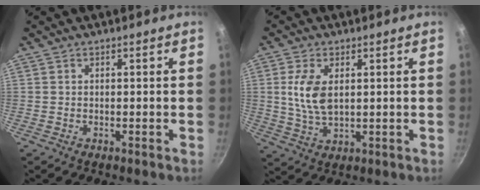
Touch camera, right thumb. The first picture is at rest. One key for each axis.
{"total": 7.7, "fx": 1.5, "fy": 4.2, "fz": 6.3, "tx": -0.127, "ty": -0.008, "tz": 0.031}